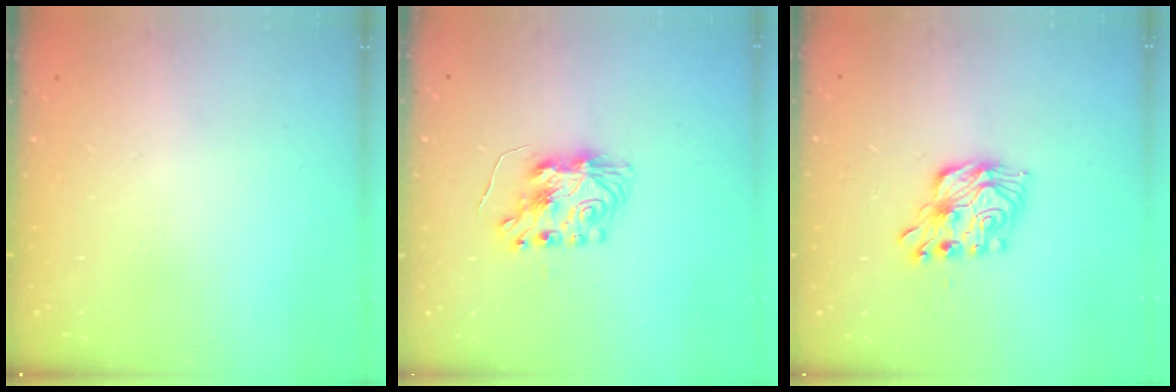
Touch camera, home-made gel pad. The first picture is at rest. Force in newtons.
{"total": 8.5, "press": 8.5, "slide": 0.6}
{"total": 11.5, "press": 11.4, "slide": 0.5}